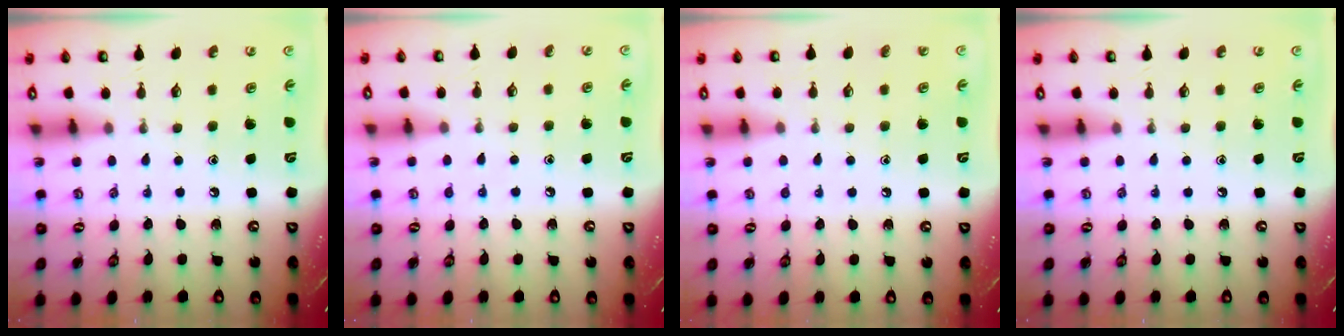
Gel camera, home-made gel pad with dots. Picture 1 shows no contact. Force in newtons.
{"total": 3.8, "press": 3.7, "slide": 0.9}
{"total": 2.5, "press": 2.4, "slide": 0.3}
{"total": 0.0}